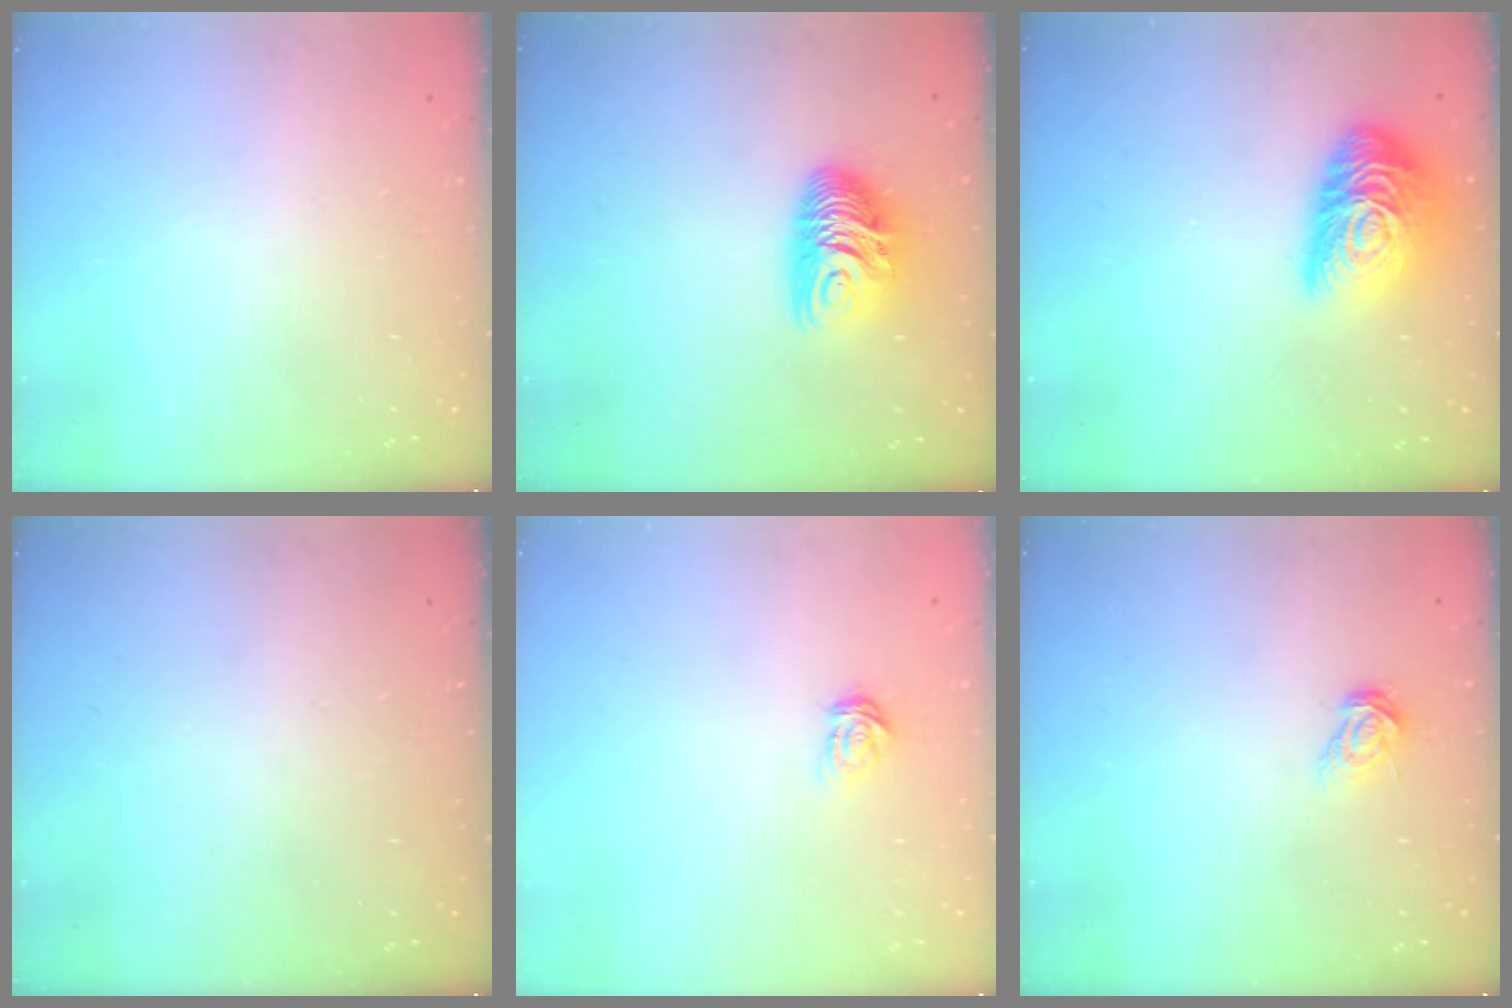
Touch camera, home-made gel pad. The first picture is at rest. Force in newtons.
{"total": 9.8, "press": 9.8, "slide": 0.4}
{"total": 16.7, "press": 16.7, "slide": 1.4}
{"total": 0.0}
{"total": 3.5, "press": 3.5, "slide": 0.3}
{"total": 6.0, "press": 6.0, "slide": 0.4}